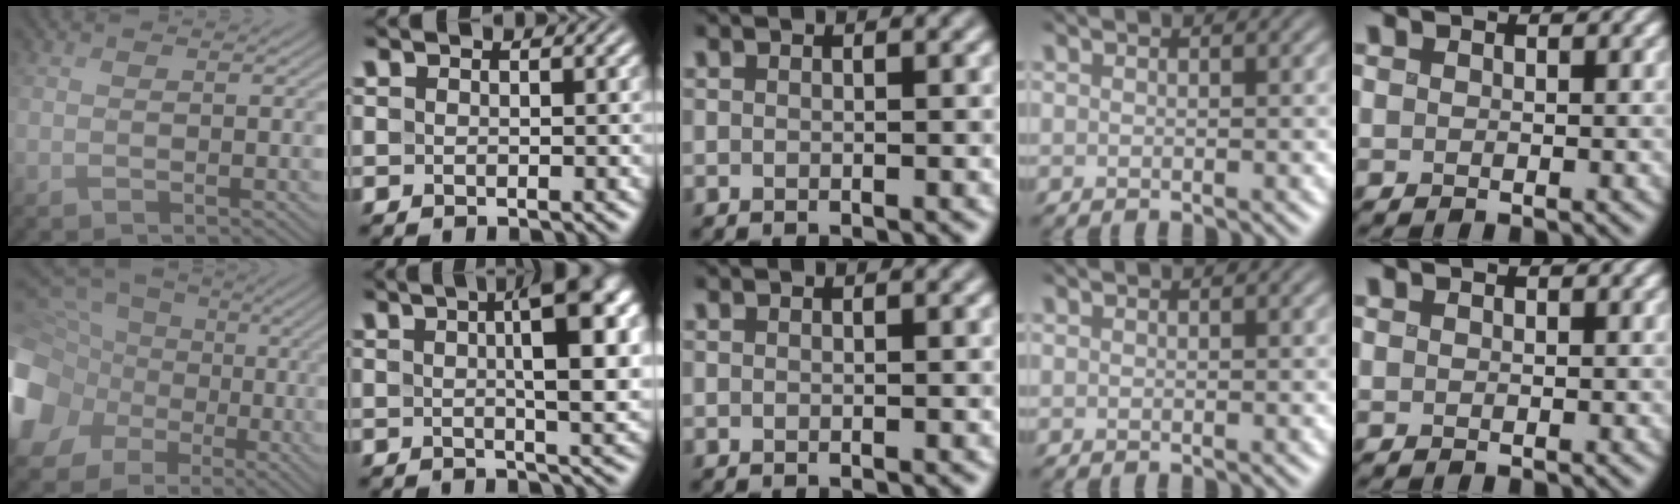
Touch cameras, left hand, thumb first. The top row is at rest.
{"thumb": {"total": 19.3, "force": [-2.1, 17.3, 8.4], "torque": [-0.263, -0.016, -0.063]}, "index": {"total": 8.2, "force": [1.9, 2.2, 7.7], "torque": [-0.094, 0.012, 0.026]}}